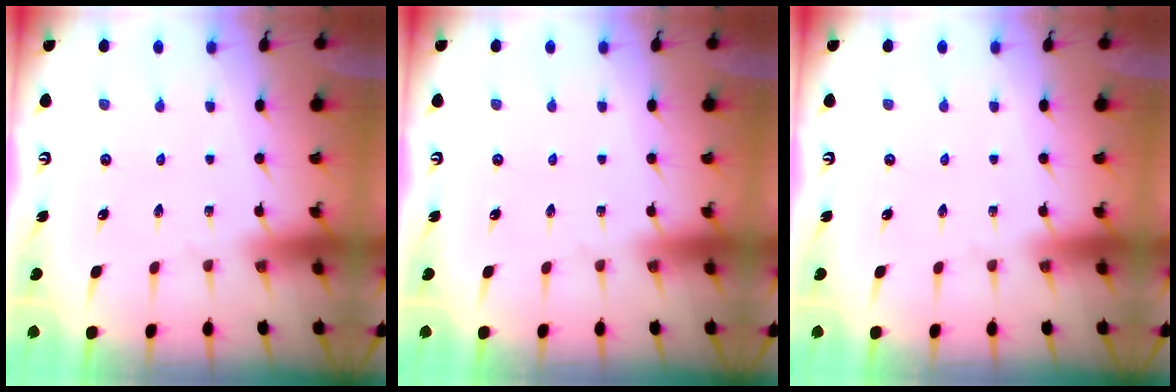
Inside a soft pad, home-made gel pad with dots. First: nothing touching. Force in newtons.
{"total": 0.0}
{"total": 0.0}